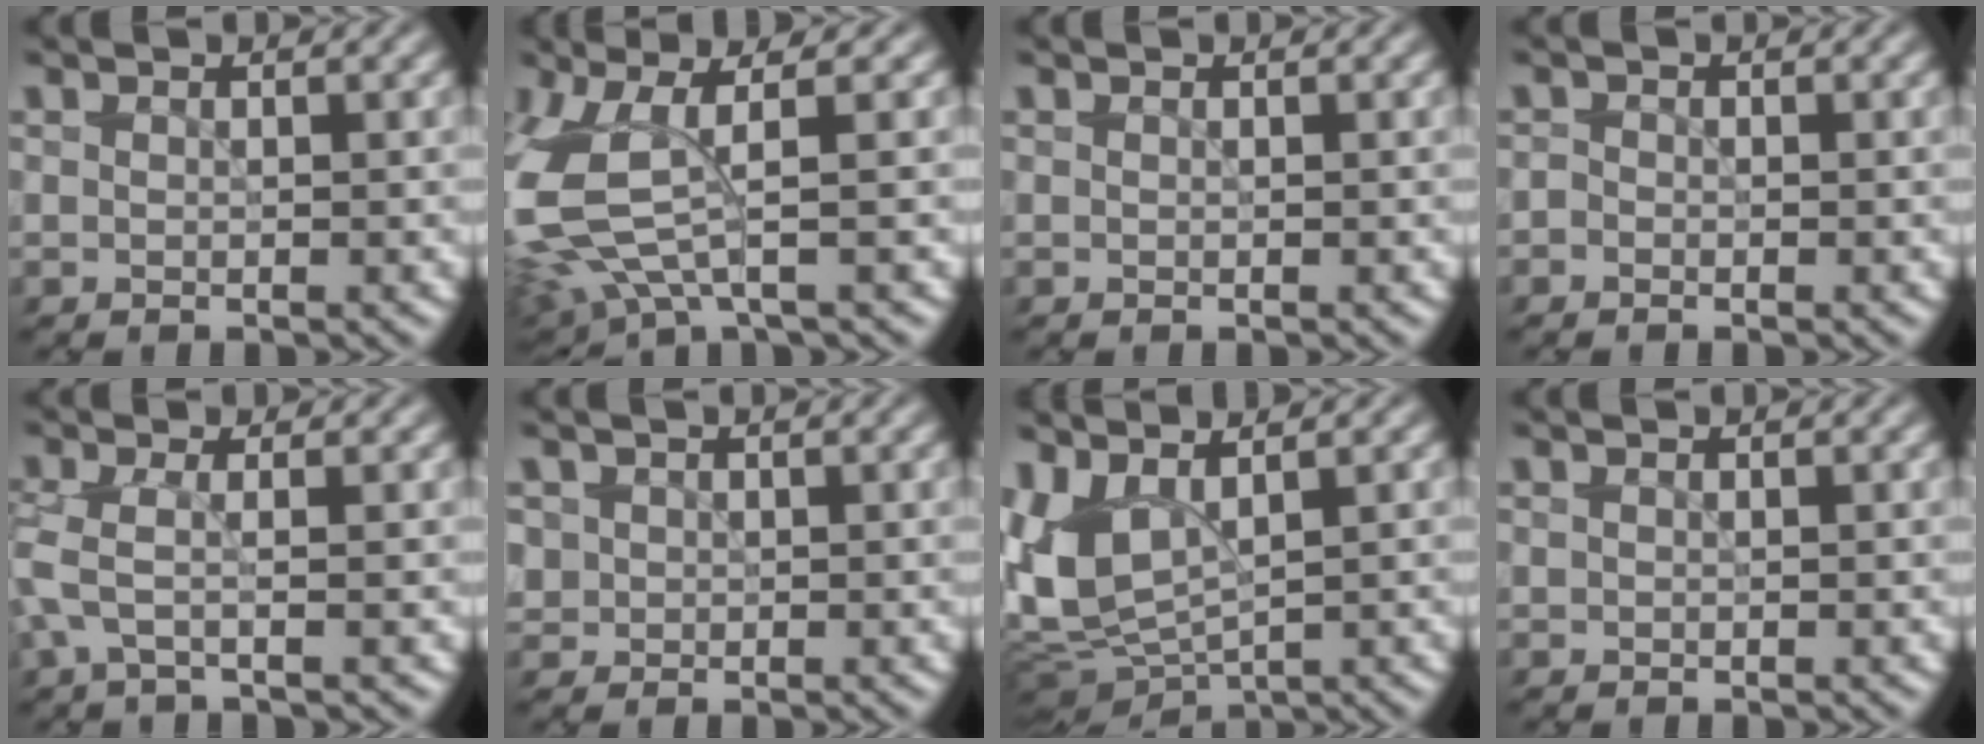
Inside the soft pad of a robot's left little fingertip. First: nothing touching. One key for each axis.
{"total": 6.3, "fx": 1.0, "fy": 2.2, "fz": 5.8, "tx": -0.161, "ty": -0.007, "tz": 0.018}
{"total": 0.0}
{"total": 0.7, "fx": -0.5, "fy": 0.4, "fz": 0.2, "tx": -0.003, "ty": 0.002, "tz": -0.012}
{"total": 2.0, "fx": -0.2, "fy": 0.3, "fz": 2.0, "tx": -0.049, "ty": -0.005, "tz": -0.012}
{"total": 1.3, "fx": 0.4, "fy": 1.3, "fz": 0.1, "tx": 0.005, "ty": 0.005, "tz": 0.005}
{"total": 5.7, "fx": 1.6, "fy": 2.7, "fz": 4.7, "tx": -0.110, "ty": 0.003, "tz": 0.034}
{"total": 0.0}